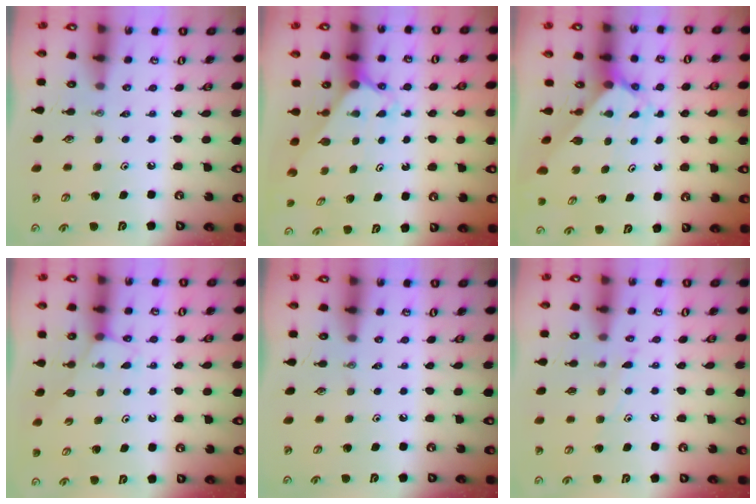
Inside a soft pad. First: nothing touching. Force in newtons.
{"total": 2.2, "press": 2.2, "slide": 0.2}
{"total": 2.4, "press": 2.4, "slide": 0.2}
{"total": 5.3, "press": 5.2, "slide": 0.7}
{"total": 0.0}
{"total": 6.2, "press": 6.2, "slide": 0.5}